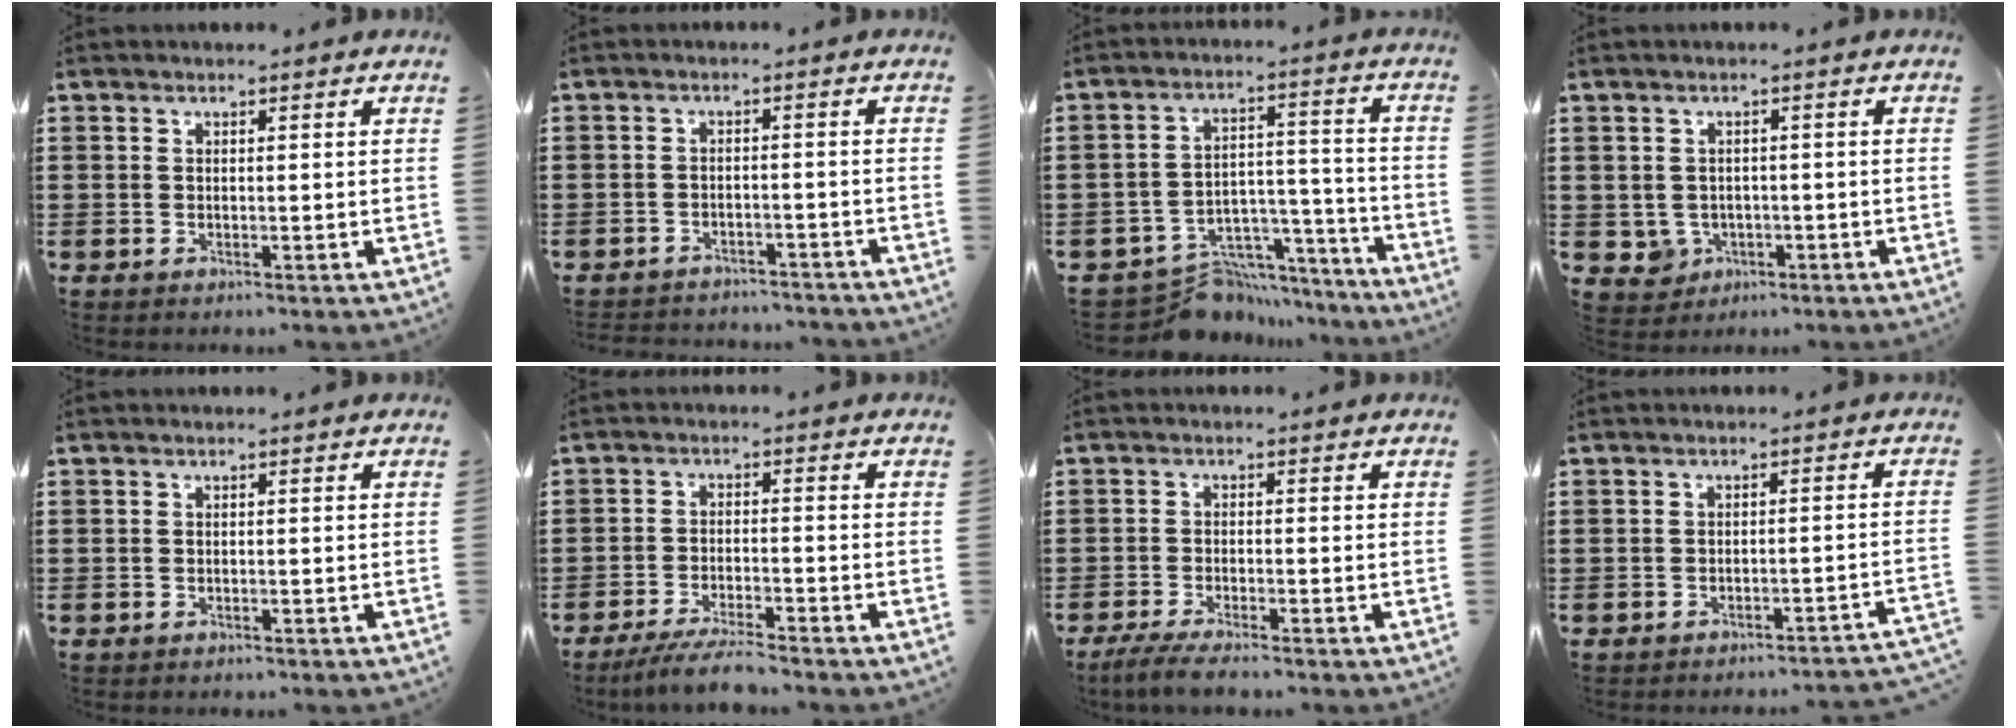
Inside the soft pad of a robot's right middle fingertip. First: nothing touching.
{"total": 2.8, "force": [-2.7, 0.5, -0.1], "torque": [-0.006, -0.001, -0.059]}
{"total": 9.0, "force": [-8.0, 3.7, 2.1], "torque": [-0.029, 0.035, -0.145]}
{"total": 2.1, "force": [-0.4, 2.1, 0.4], "torque": [-0.020, 0.001, -0.011]}
{"total": 0.8, "force": [-0.7, 0.2, 0.1], "torque": [-0.004, 0.001, -0.016]}
{"total": 4.8, "force": [-4.4, 0.2, 1.8], "torque": [-0.044, -0.011, -0.089]}
{"total": 3.4, "force": [-3.1, 0.2, 1.4], "torque": [-0.039, -0.008, -0.065]}
{"total": 2.4, "force": [-2.3, -0.2, 0.5], "torque": [-0.011, 0.000, -0.050]}